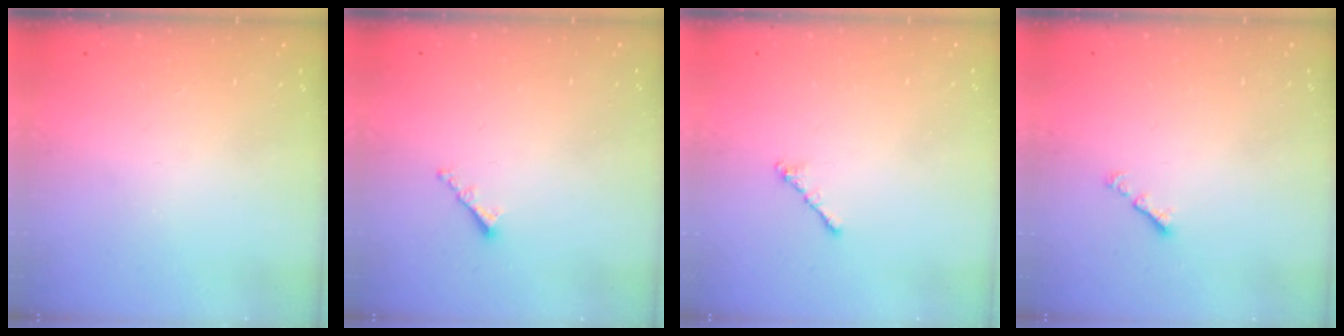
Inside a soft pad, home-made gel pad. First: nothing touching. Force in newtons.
{"total": 1.2, "press": 1.1, "slide": 0.5}
{"total": 1.8, "press": 1.7, "slide": 0.6}
{"total": 1.3, "press": 1.2, "slide": 0.5}